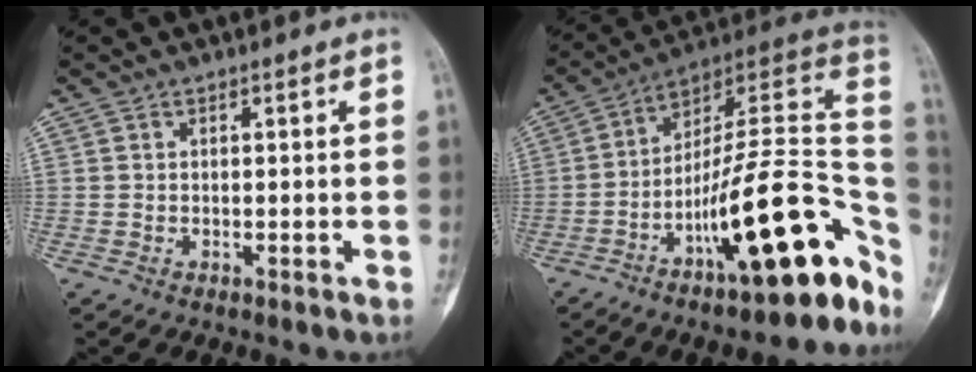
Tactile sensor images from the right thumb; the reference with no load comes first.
{"total": 25.9, "force": [-9.5, 7.4, 22.9], "torque": [-0.269, 0.075, -0.140]}